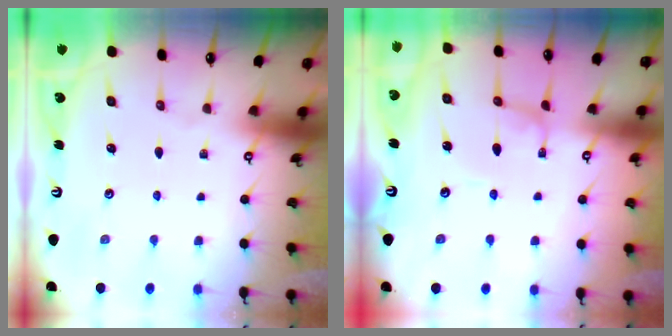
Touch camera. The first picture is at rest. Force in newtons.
{"total": 1.5, "press": 1.4, "slide": 0.1}